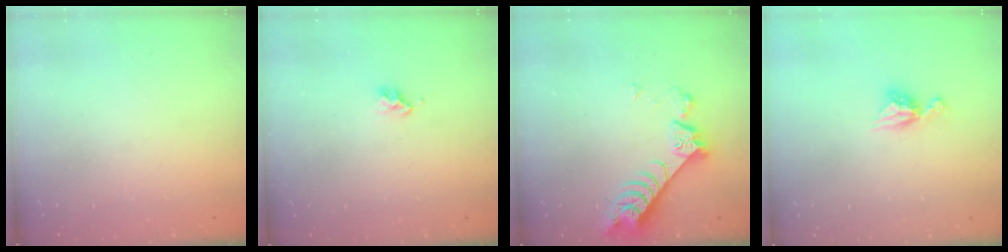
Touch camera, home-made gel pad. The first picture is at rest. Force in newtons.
{"total": 2.7, "press": 2.7, "slide": 0.3}
{"total": 7.5, "press": 7.4, "slide": 0.9}
{"total": 6.9, "press": 6.9, "slide": 0.5}